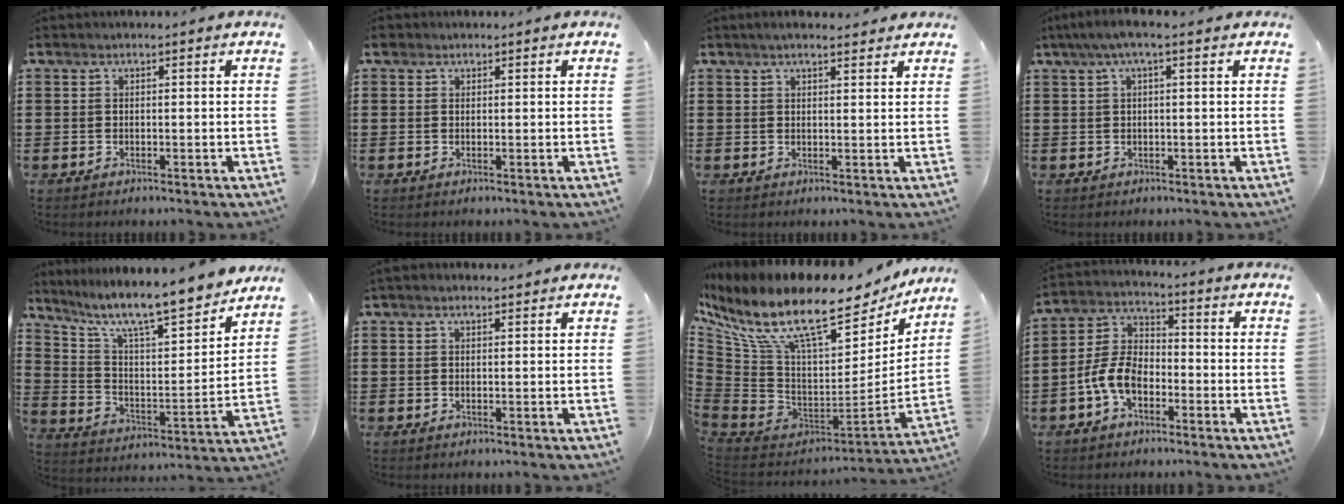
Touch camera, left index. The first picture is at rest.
{"total": 0.9, "force": [0.5, 0.6, 0.3], "torque": [-0.009, 0.005, 0.010]}
{"total": 2.4, "force": [2.1, 0.3, 1.3], "torque": [-0.028, 0.005, 0.038]}
{"total": 2.5, "force": [0.8, 0.2, 2.4], "torque": [-0.044, 0.002, 0.012]}
{"total": 10.7, "force": [9.0, 1.5, 5.6], "torque": [-0.128, -0.065, 0.148]}
{"total": 1.2, "force": [1.0, 0.4, 0.6], "torque": [-0.014, 0.003, 0.018]}
{"total": 16.6, "force": [9.4, 5.9, 12.3], "torque": [-0.280, -0.070, 0.152]}
{"total": 6.9, "force": [-3.2, 4.0, 4.6], "torque": [-0.122, 0.005, -0.070]}